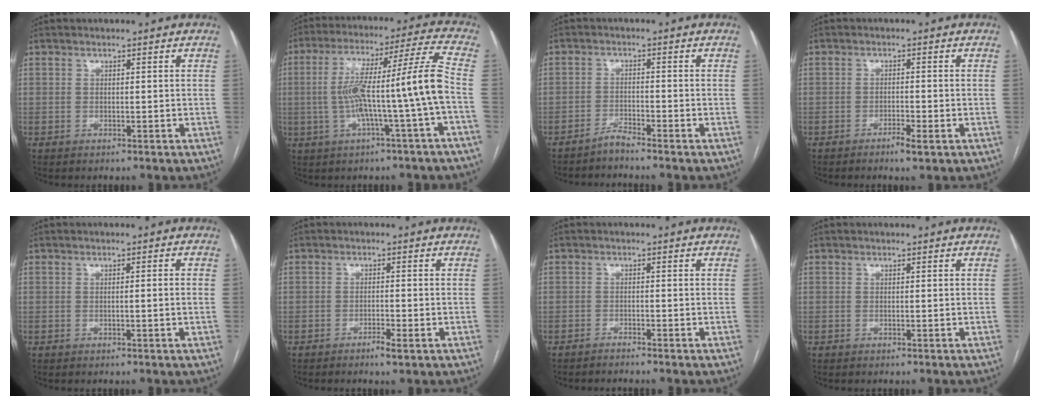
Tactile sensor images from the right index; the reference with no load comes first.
{"total": 14.0, "force": [-2.3, -1.0, 13.8], "torque": [-0.240, 0.032, -0.040]}
{"total": 2.1, "force": [-2.0, -0.5, 0.3], "torque": [-0.005, -0.006, -0.041]}
{"total": 2.4, "force": [-1.4, 0.4, 1.9], "torque": [-0.032, 0.000, -0.024]}
{"total": 1.6, "force": [-0.2, -0.1, 1.6], "torque": [-0.024, 0.001, -0.002]}
{"total": 2.3, "force": [-1.4, 0.4, 1.8], "torque": [-0.029, 0.000, -0.022]}
{"total": 1.2, "force": [-1.1, -0.3, 0.0], "torque": [0.000, -0.003, -0.019]}
{"total": 0.0}